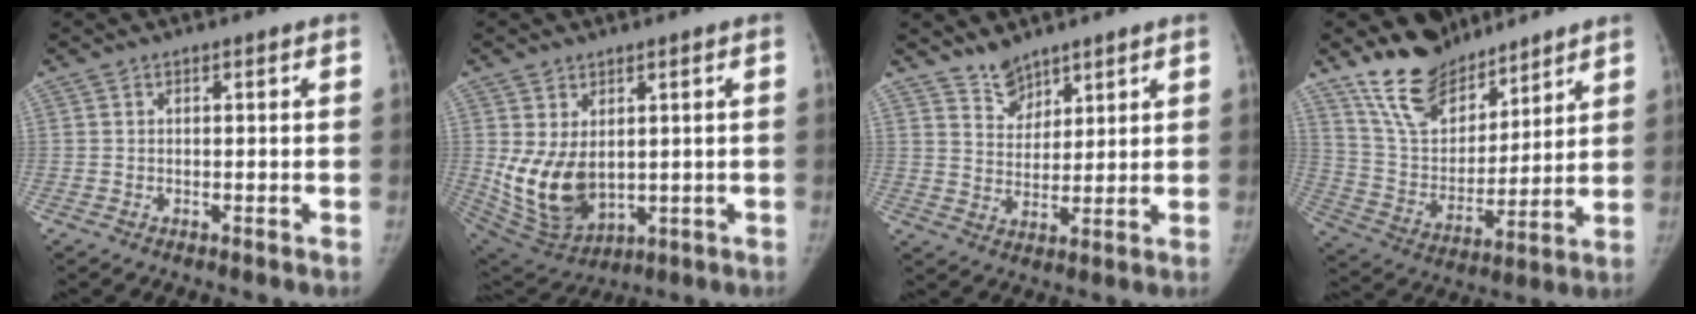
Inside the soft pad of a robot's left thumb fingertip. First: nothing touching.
{"total": 11.7, "force": [0.7, 7.9, 8.6], "torque": [-0.150, -0.018, 0.043]}
{"total": 5.0, "force": [4.3, 2.5, 0.8], "torque": [0.011, -0.039, 0.084]}
{"total": 15.2, "force": [12.3, 7.3, 5.1], "torque": [-0.049, -0.074, 0.238]}